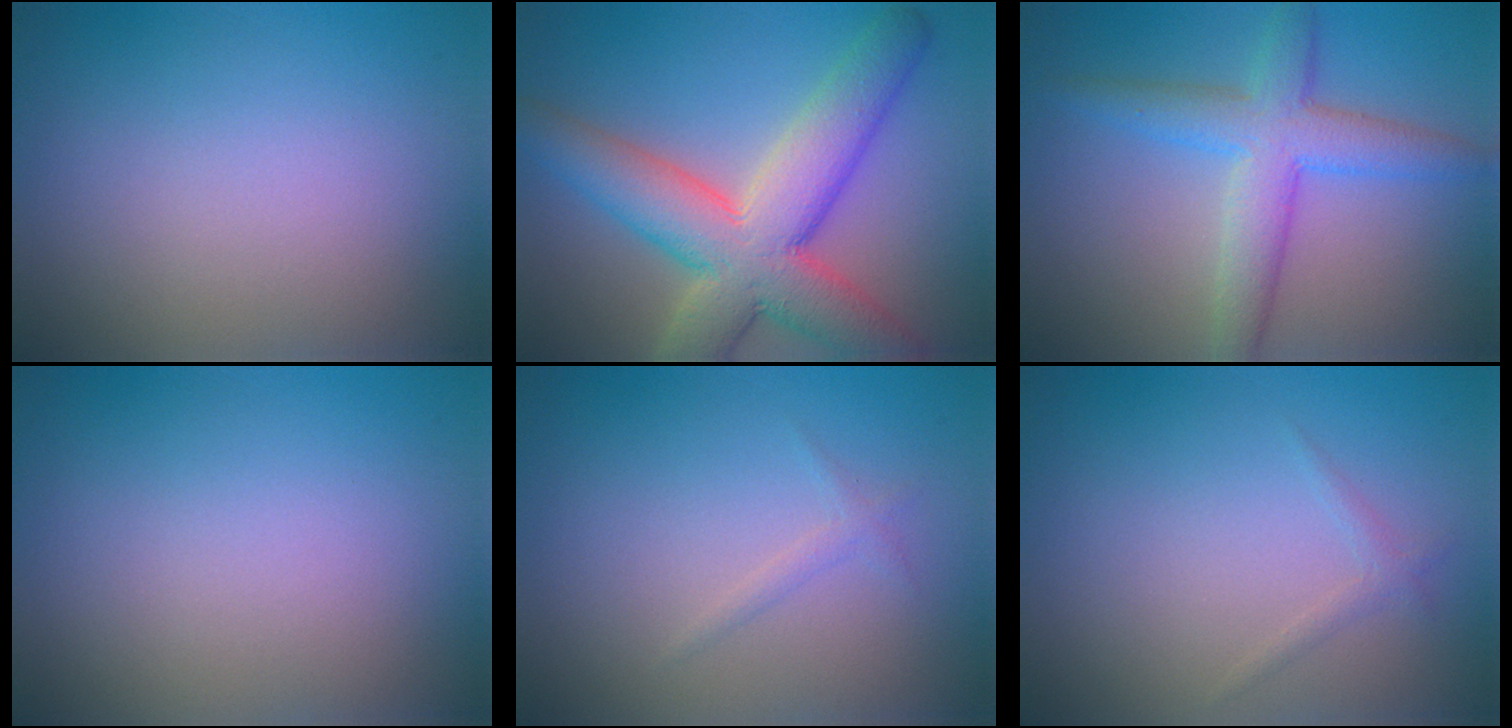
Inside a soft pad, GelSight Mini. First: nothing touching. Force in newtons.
{"total": 9.8, "press": 9.8, "slide": 0.7}
{"total": 5.3, "press": 5.3, "slide": 0.1}
{"total": 0.0}
{"total": 0.8, "press": 0.8, "slide": 0.1}
{"total": 0.9, "press": 0.9, "slide": 0.1}